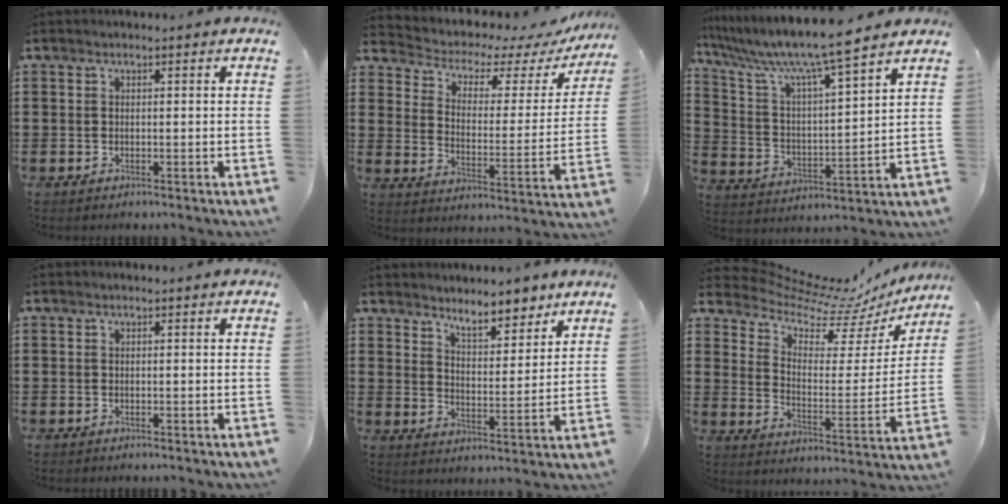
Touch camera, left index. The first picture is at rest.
{"total": 3.9, "force": [3.1, 1.6, 1.5], "torque": [-0.051, -0.022, 0.044]}
{"total": 9.1, "force": [7.8, 0.1, 4.8], "torque": [-0.126, -0.052, 0.126]}
{"total": 0.0}
{"total": 6.2, "force": [5.7, 1.3, 1.9], "torque": [-0.040, -0.026, 0.101]}
{"total": 8.0, "force": [6.9, 2.8, 2.9], "torque": [-0.077, -0.060, 0.116]}